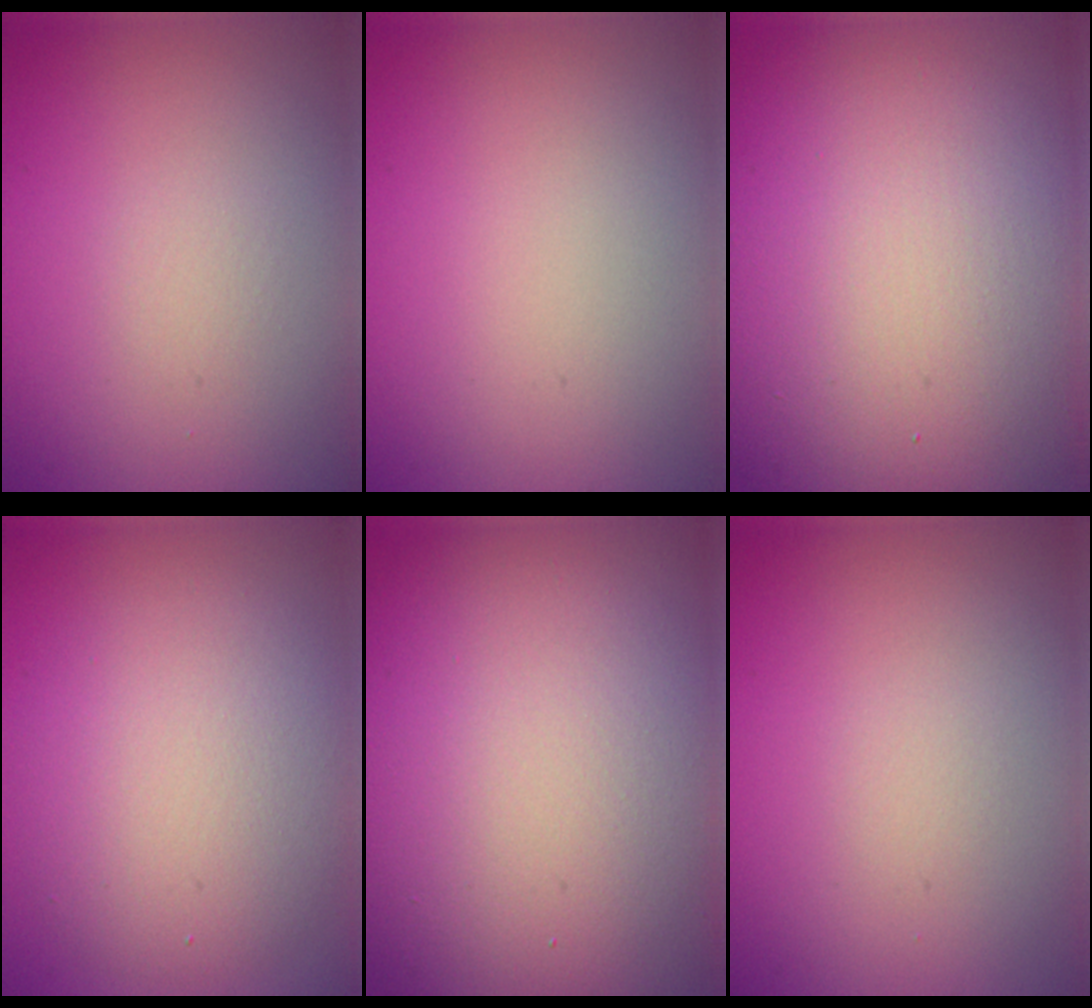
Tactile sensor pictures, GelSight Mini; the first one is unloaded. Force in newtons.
{"total": 0.0}
{"total": 20.3, "press": 20.3, "slide": 0.9}
{"total": 6.3, "press": 6.3, "slide": 0.3}
{"total": 18.4, "press": 18.4, "slide": 0.8}
{"total": 0.6, "press": 0.6, "slide": 0.1}